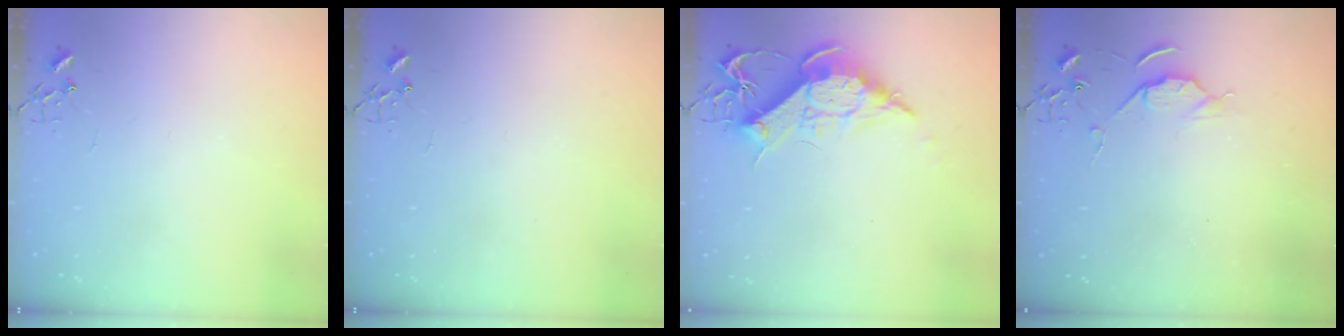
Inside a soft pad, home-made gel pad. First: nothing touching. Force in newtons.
{"total": 0.0}
{"total": 12.6, "press": 12.6, "slide": 1.2}
{"total": 5.2, "press": 5.2, "slide": 0.7}